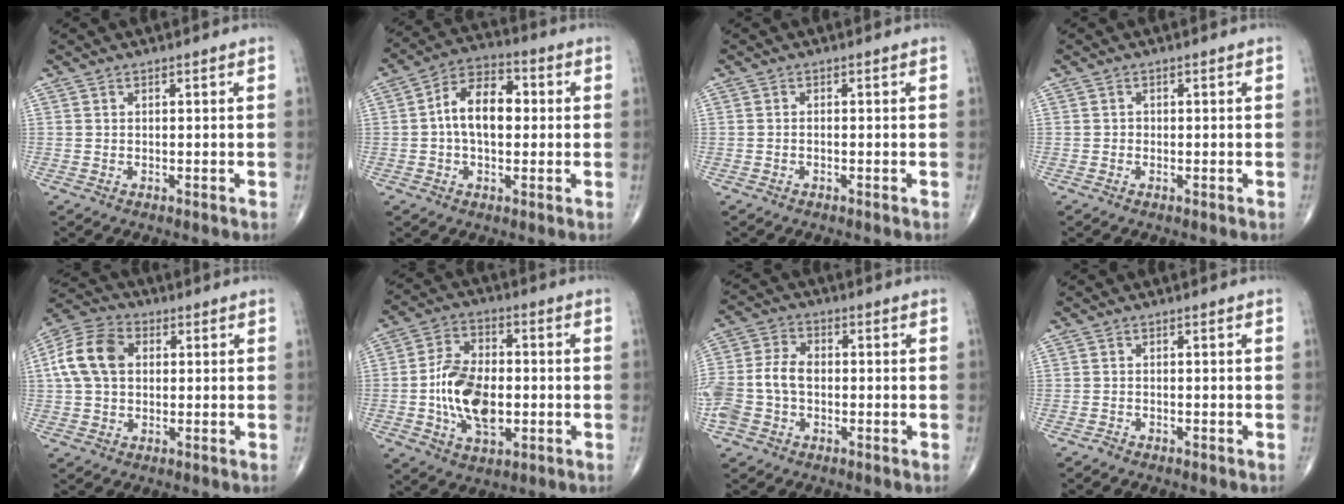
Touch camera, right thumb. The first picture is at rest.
{"total": 10.7, "force": [0.5, 6.5, 8.5], "torque": [-0.138, 0.027, -0.002]}
{"total": 0.5, "force": [-0.3, 0.2, 0.3], "torque": [-0.007, 0.003, -0.006]}
{"total": 0.6, "force": [-0.2, 0.5, 0.2], "torque": [0.002, 0.003, -0.006]}
{"total": 11.1, "force": [1.7, 7.9, 7.6], "torque": [-0.145, 0.023, 0.023]}
{"total": 14.0, "force": [-1.8, 8.3, 11.1], "torque": [-0.187, 0.013, -0.032]}
{"total": 10.1, "force": [-1.6, 7.1, 7.0], "torque": [-0.155, 0.029, -0.036]}
{"total": 0.7, "force": [-0.6, 0.3, 0.1], "torque": [-0.005, -0.001, -0.016]}